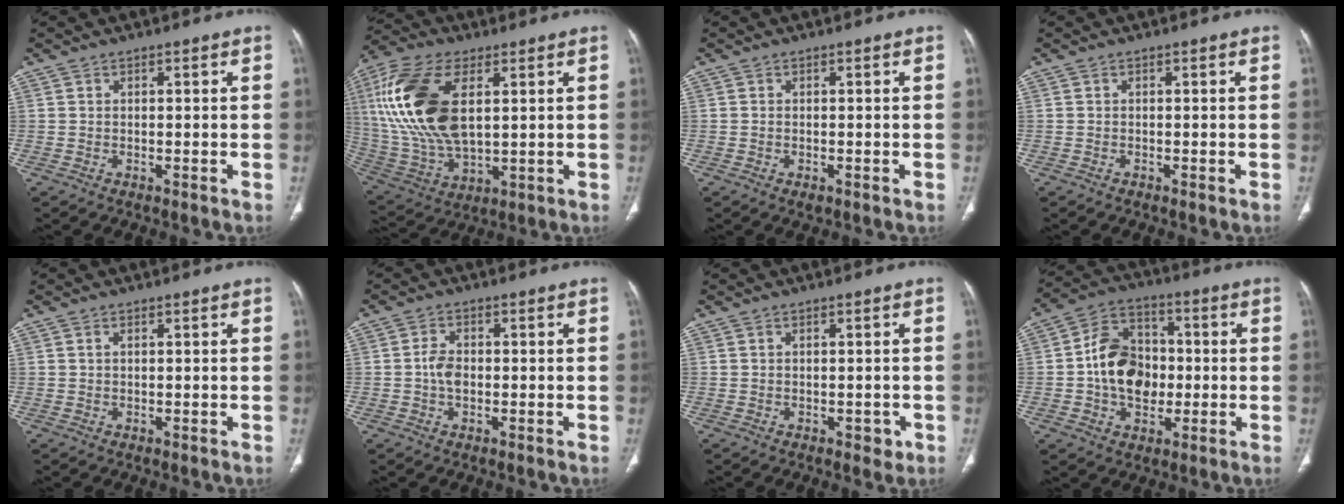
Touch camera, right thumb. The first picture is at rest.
{"total": 21.3, "force": [4.9, 11.0, 17.6], "torque": [-0.375, -0.011, 0.095]}
{"total": 1.0, "force": [-0.5, 0.5, 0.7], "torque": [-0.013, 0.001, -0.004]}
{"total": 0.0}
{"total": 0.6, "force": [0.3, 0.4, 0.4], "torque": [-0.010, 0.004, 0.006]}
{"total": 3.6, "force": [-0.4, 2.3, 2.6], "torque": [-0.049, 0.008, -0.011]}
{"total": 1.8, "force": [-0.7, 1.1, 1.2], "torque": [-0.007, 0.001, -0.005]}
{"total": 13.5, "force": [-0.8, 10.1, 8.9], "torque": [-0.122, 0.026, -0.019]}